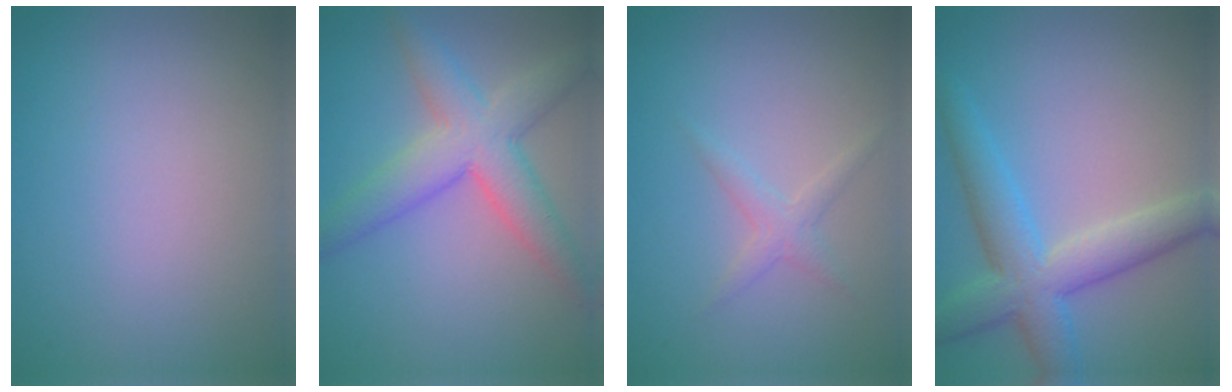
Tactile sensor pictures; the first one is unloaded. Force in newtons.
{"total": 5.9, "press": 5.9, "slide": 0.2}
{"total": 1.5, "press": 1.5, "slide": 0.1}
{"total": 6.1, "press": 6.1, "slide": 0.2}